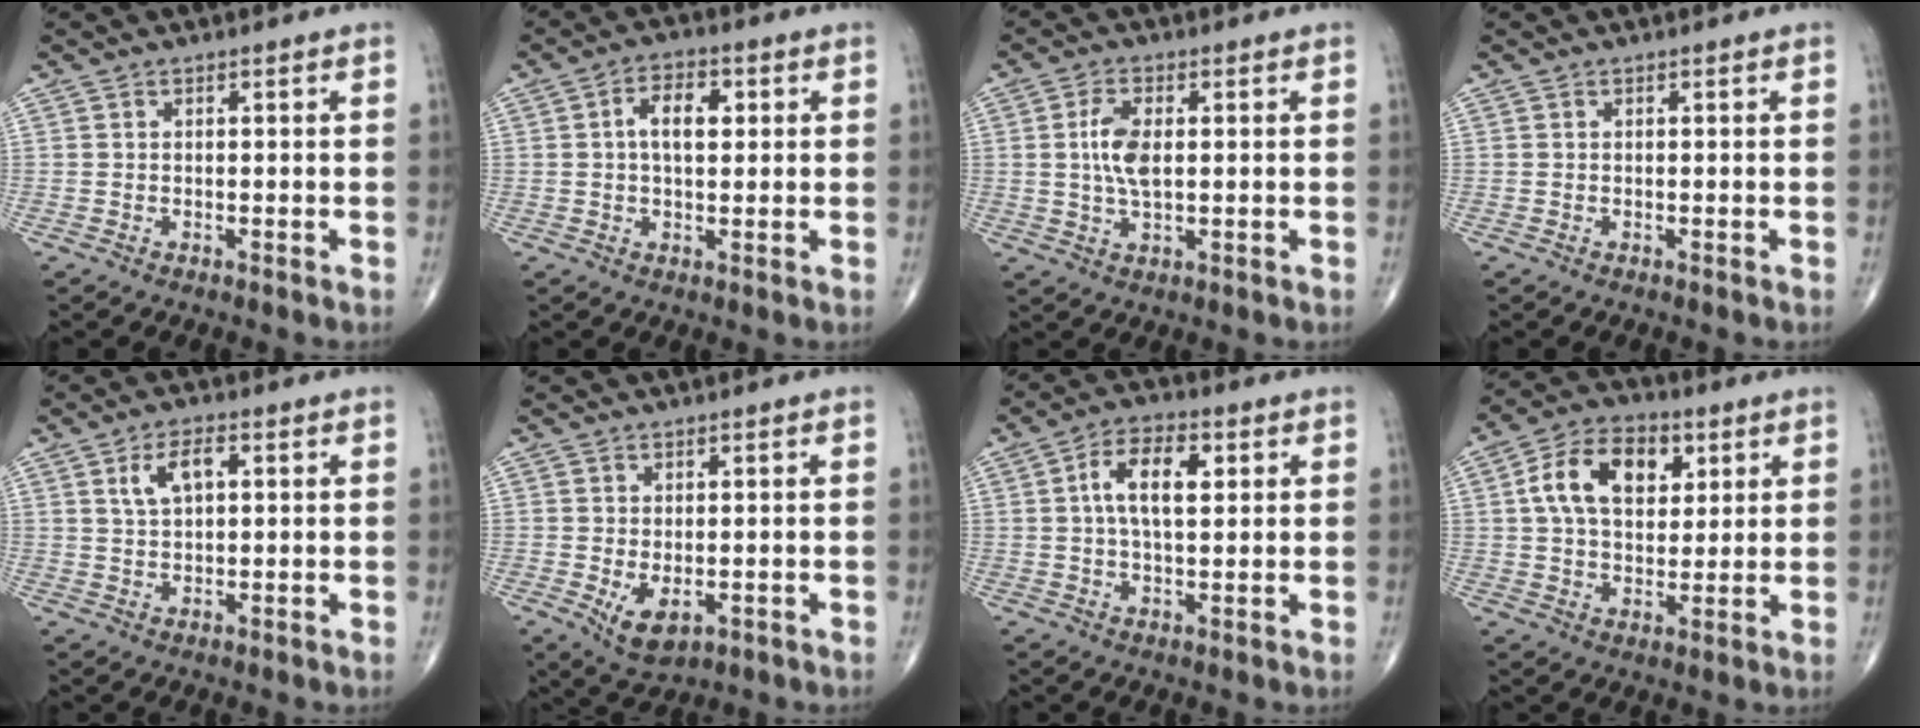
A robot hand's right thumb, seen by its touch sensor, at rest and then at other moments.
{"total": 6.3, "force": [1.2, 3.5, 5.1], "torque": [-0.075, 0.007, 0.014]}
{"total": 6.3, "force": [0.7, 2.9, 5.5], "torque": [-0.114, -0.001, 0.011]}
{"total": 0.0}
{"total": 5.5, "force": [1.8, 2.7, 4.4], "torque": [-0.080, 0.003, 0.033]}
{"total": 5.4, "force": [-1.2, 3.2, 4.2], "torque": [-0.063, -0.009, -0.006]}
{"total": 8.7, "force": [1.9, 4.3, 7.4], "torque": [-0.122, 0.008, 0.028]}
{"total": 13.5, "force": [4.0, 8.6, 9.6], "torque": [-0.140, 0.002, 0.062]}